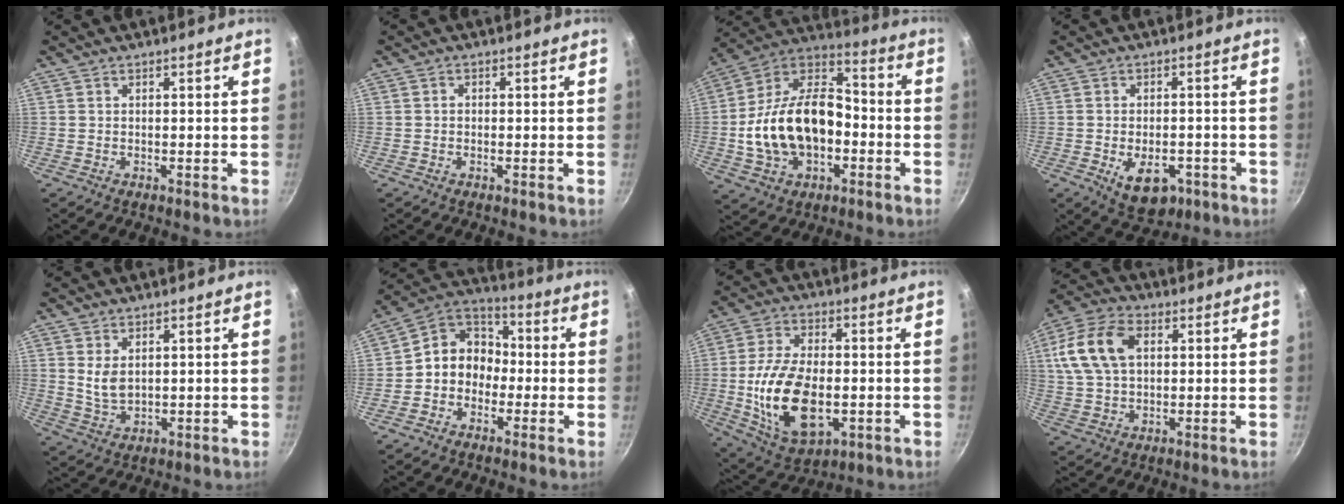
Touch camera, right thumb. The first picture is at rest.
{"total": 0.9, "force": [-0.2, 0.8, 0.3], "torque": [-0.004, 0.003, -0.005]}
{"total": 21.5, "force": [-3.6, 14.0, 15.9], "torque": [-0.268, 0.055, -0.068]}
{"total": 8.5, "force": [-3.2, 5.2, 6.0], "torque": [-0.069, 0.007, -0.032]}
{"total": 4.7, "force": [1.4, 2.9, 3.4], "torque": [-0.056, -0.015, 0.033]}
{"total": 10.1, "force": [-1.7, 8.6, 5.0], "torque": [-0.037, 0.045, -0.055]}
{"total": 17.9, "force": [-2.5, 10.3, 14.5], "torque": [-0.262, 0.008, -0.032]}
{"total": 13.4, "force": [3.1, 9.0, 9.4], "torque": [-0.168, 0.013, 0.046]}